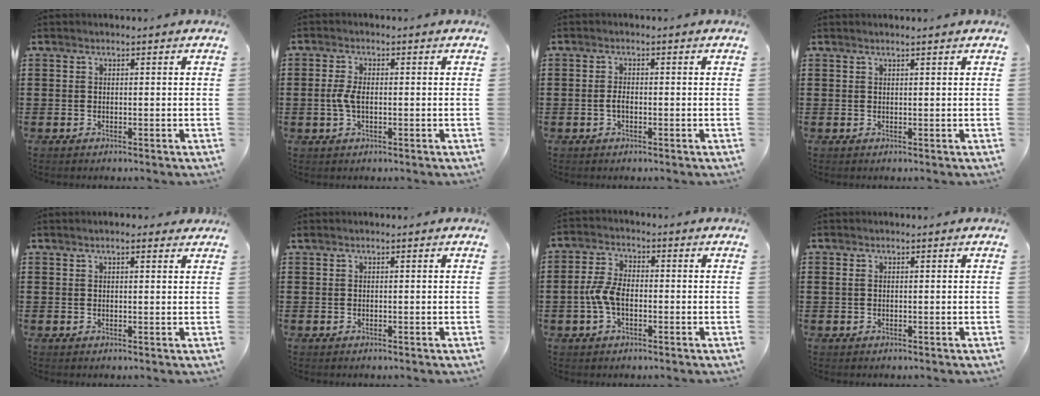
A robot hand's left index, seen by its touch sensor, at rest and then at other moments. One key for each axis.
{"total": 3.1, "fx": -0.4, "fy": 1.4, "fz": 2.7, "tx": -0.073, "ty": -0.005, "tz": -0.013}
{"total": 1.7, "fx": -0.4, "fy": 0.7, "fz": 1.6, "tx": -0.039, "ty": -0.004, "tz": -0.009}
{"total": 0.7, "fx": 0.6, "fy": -0.1, "fz": 0.4, "tx": -0.007, "ty": -0.002, "tz": 0.012}
{"total": 2.0, "fx": 1.5, "fy": 0.3, "fz": 1.3, "tx": -0.026, "ty": 0.002, "tz": 0.027}
{"total": 0.0}
{"total": 5.4, "fx": -1.2, "fy": 2.8, "fz": 4.4, "tx": -0.110, "ty": -0.003, "tz": -0.030}
{"total": 0.7, "fx": 0.2, "fy": 0.4, "fz": 0.5, "tx": -0.018, "ty": 0.002, "tz": 0.001}